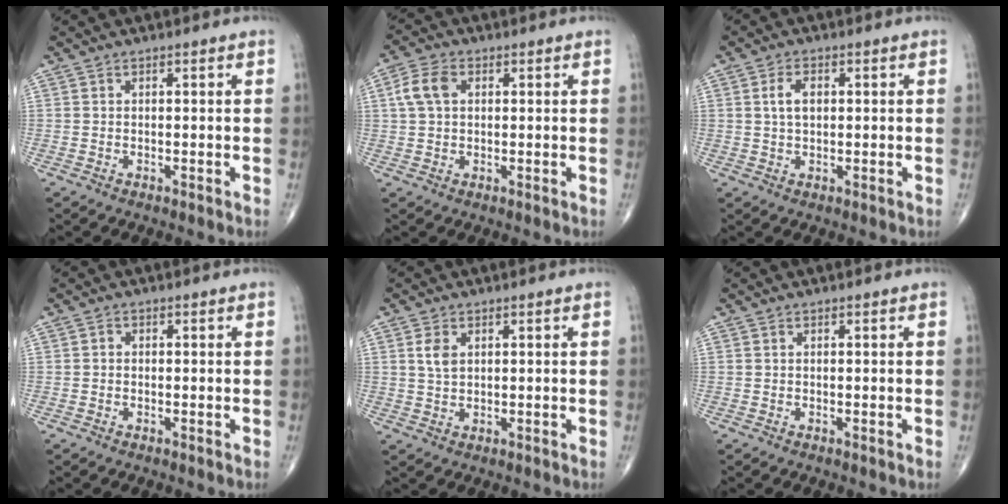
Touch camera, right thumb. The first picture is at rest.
{"total": 5.6, "force": [1.3, 3.7, 4.0], "torque": [-0.083, 0.011, 0.022]}
{"total": 3.7, "force": [0.7, 2.2, 2.9], "torque": [-0.054, 0.004, 0.011]}
{"total": 0.7, "force": [-0.1, 0.6, 0.3], "torque": [0.002, 0.002, -0.007]}
{"total": 3.1, "force": [1.1, 2.0, 2.2], "torque": [-0.038, -0.002, 0.023]}
{"total": 0.0}